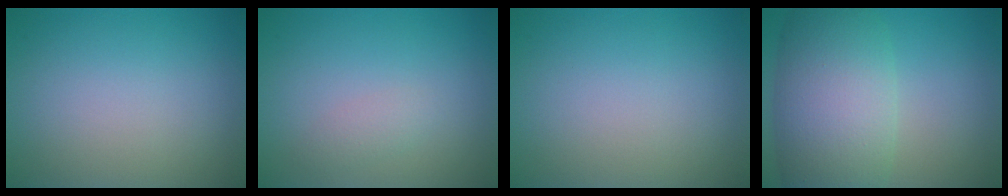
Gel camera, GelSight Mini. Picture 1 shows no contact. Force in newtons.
{"total": 1.1, "press": 1.1, "slide": 0.0}
{"total": 0.0}
{"total": 9.5, "press": 9.5, "slide": 0.3}